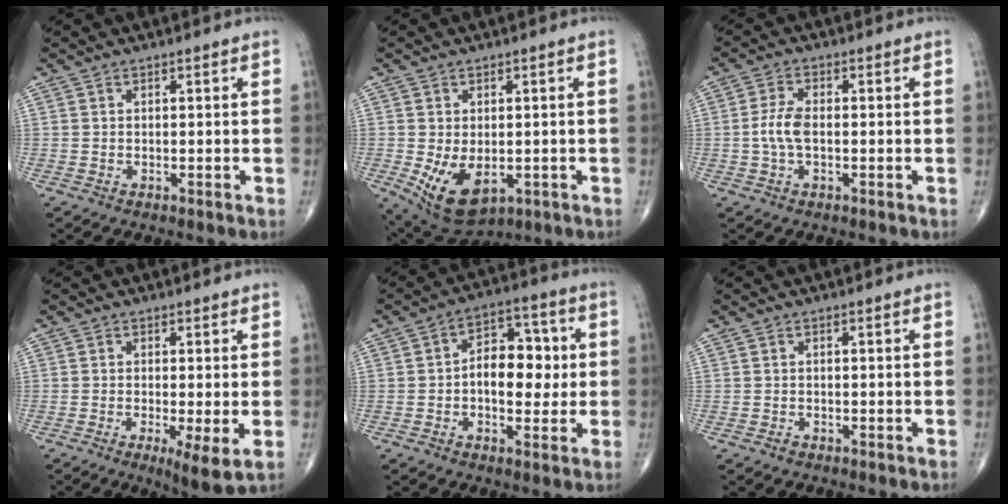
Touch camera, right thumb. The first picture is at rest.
{"total": 9.5, "force": [-2.0, 5.6, 7.4], "torque": [-0.120, -0.015, -0.016]}
{"total": 4.6, "force": [-0.5, 2.2, 4.0], "torque": [-0.094, 0.010, -0.013]}
{"total": 5.5, "force": [-1.2, 1.0, 5.3], "torque": [-0.095, -0.020, -0.025]}
{"total": 11.1, "force": [0.1, 6.9, 8.7], "torque": [-0.092, 0.023, -0.003]}
{"total": 0.6, "force": [-0.4, 0.3, 0.2], "torque": [-0.002, 0.000, -0.011]}